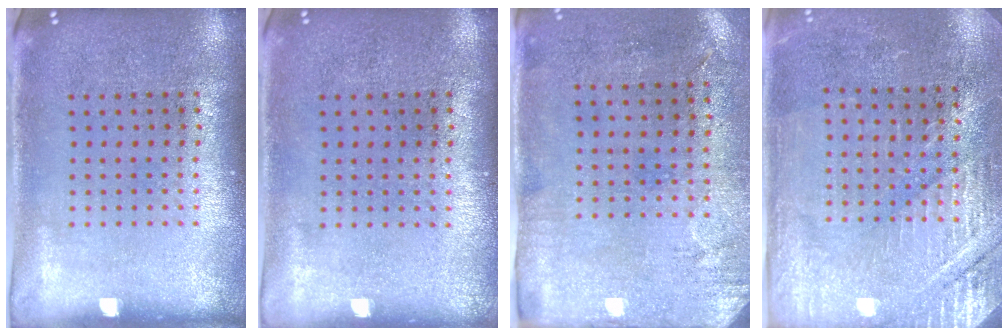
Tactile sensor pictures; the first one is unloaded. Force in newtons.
{"total": 0.0}
{"total": 2.9, "press": 2.4, "slide": 1.7}
{"total": 2.8, "press": 2.8, "slide": 0.4}